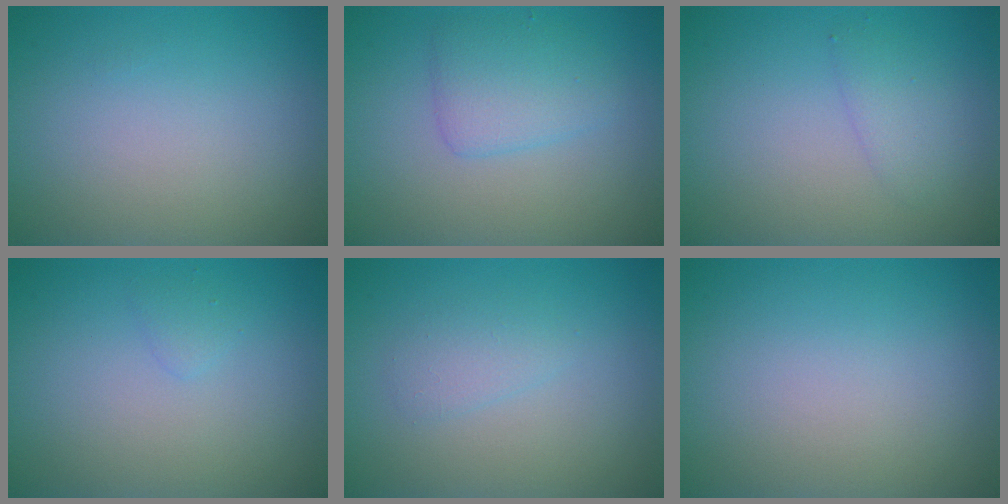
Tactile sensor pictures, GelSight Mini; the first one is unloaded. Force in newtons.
{"total": 2.8, "press": 2.8, "slide": 0.1}
{"total": 1.5, "press": 1.5, "slide": 0.1}
{"total": 0.7, "press": 0.7, "slide": 0.1}
{"total": 1.4, "press": 1.4, "slide": 0.1}
{"total": 0.0}